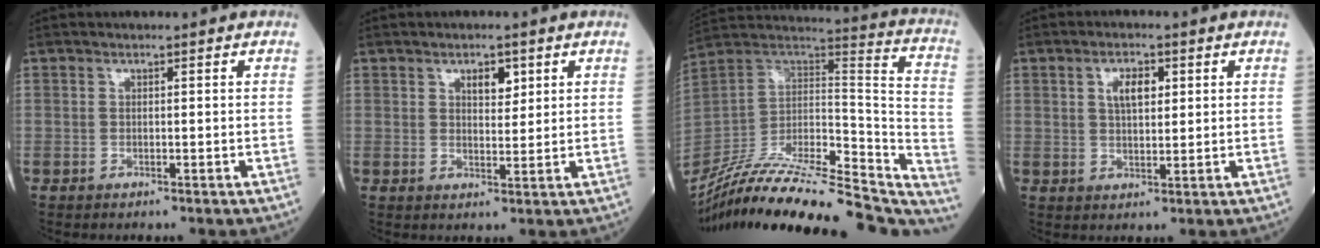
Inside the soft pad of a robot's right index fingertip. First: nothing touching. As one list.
[{"total": 3.2, "force": [1.7, 1.5, 2.3], "torque": [-0.034, -0.001, 0.028]}, {"total": 38.7, "force": [-33.3, 7.6, 18.1], "torque": [-0.260, -0.042, -0.490]}, {"total": 4.2, "force": [1.5, 1.8, 3.5], "torque": [-0.064, 0.006, 0.026]}]